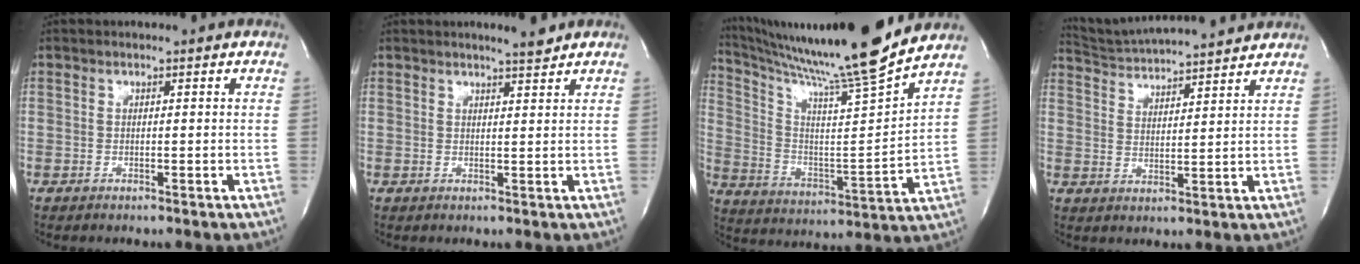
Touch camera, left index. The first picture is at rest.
{"total": 2.6, "force": [2.3, -0.1, 1.3], "torque": [-0.024, -0.005, 0.035]}
{"total": 19.2, "force": [17.0, -2.9, 8.5], "torque": [-0.160, -0.059, 0.270]}
{"total": 13.2, "force": [12.5, 0.4, 4.1], "torque": [-0.082, 0.015, 0.190]}